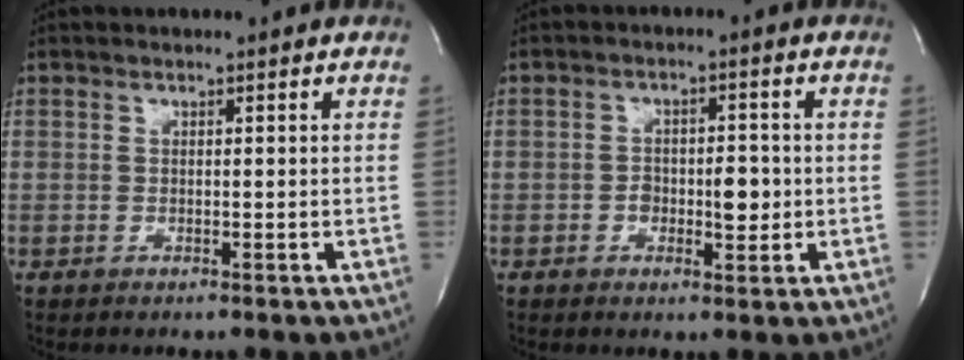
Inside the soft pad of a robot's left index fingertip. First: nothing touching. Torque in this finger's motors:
{"motor_torque": [0.12, 0.00, 0.08, 0.02]}